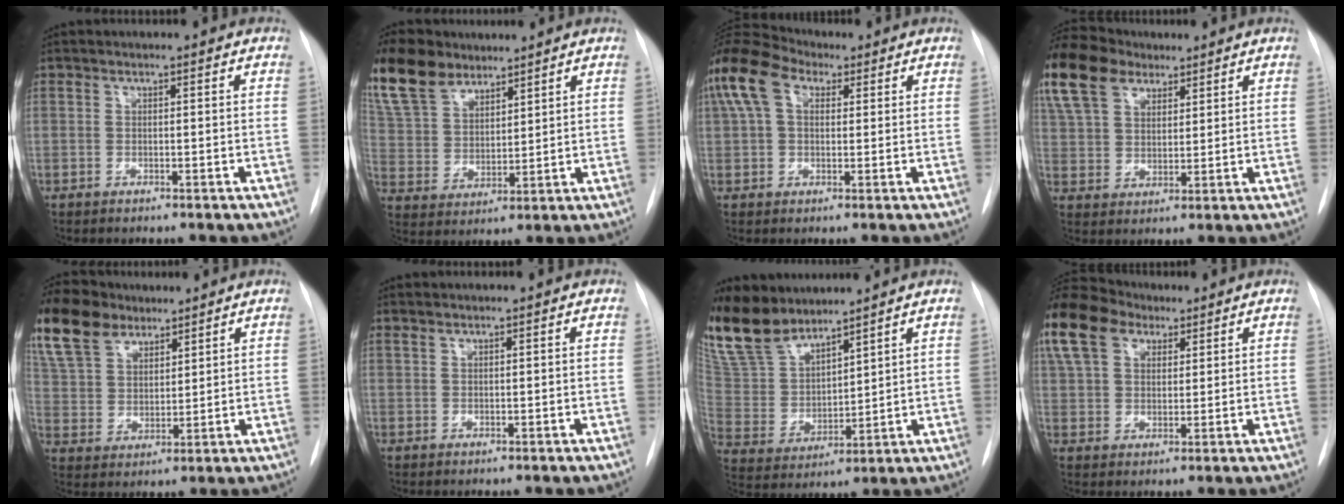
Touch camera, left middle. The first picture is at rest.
{"total": 12.8, "force": [9.9, 6.4, 5.1], "torque": [-0.117, 0.025, 0.198]}
{"total": 9.9, "force": [4.2, 5.6, 6.9], "torque": [-0.164, 0.048, 0.076]}
{"total": 16.6, "force": [11.1, 9.5, 7.8], "torque": [-0.206, 0.052, 0.209]}
{"total": 14.3, "force": [10.6, 7.4, 5.9], "torque": [-0.141, 0.036, 0.207]}
{"total": 0.7, "force": [0.7, -0.1, 0.0], "torque": [-0.004, 0.002, 0.019]}
{"total": 13.2, "force": [11.5, 4.2, 5.0], "torque": [-0.111, 0.006, 0.239]}
{"total": 23.5, "force": [14.1, 15.1, 11.1], "torque": [-0.332, 0.088, 0.265]}